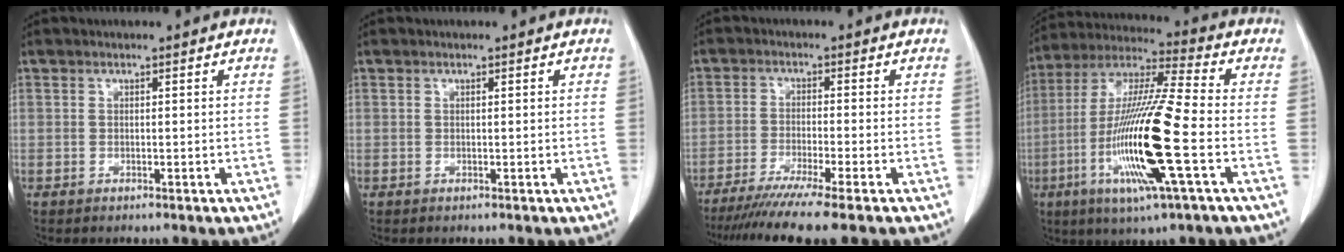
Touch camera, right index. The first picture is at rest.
{"total": 0.0}
{"total": 10.3, "force": [-8.3, -1.4, 6.0], "torque": [-0.079, -0.033, -0.130]}
{"total": 18.6, "force": [-5.1, 0.5, 17.9], "torque": [-0.367, -0.018, -0.102]}